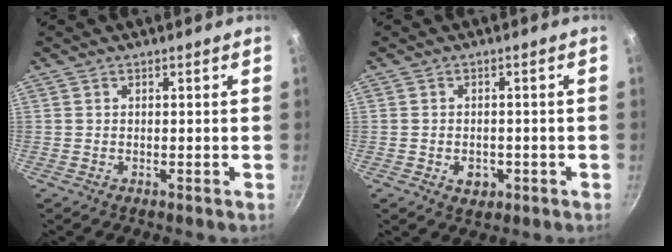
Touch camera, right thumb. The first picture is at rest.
{"total": 3.7, "force": [-1.3, 2.7, 2.2], "torque": [-0.024, 0.010, -0.011]}